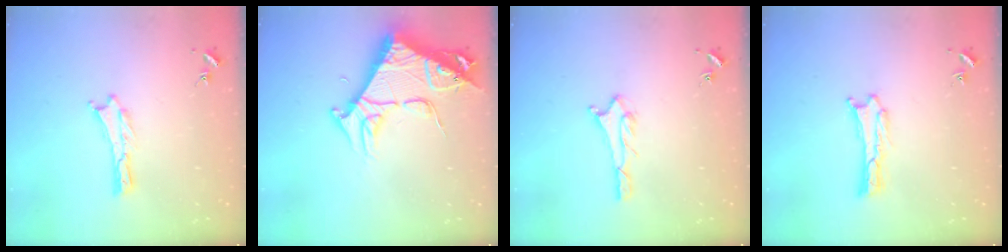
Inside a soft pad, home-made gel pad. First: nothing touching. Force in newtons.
{"total": 10.0, "press": 9.9, "slide": 1.3}
{"total": 1.6, "press": 1.6, "slide": 0.1}
{"total": 0.8, "press": 0.8, "slide": 0.0}